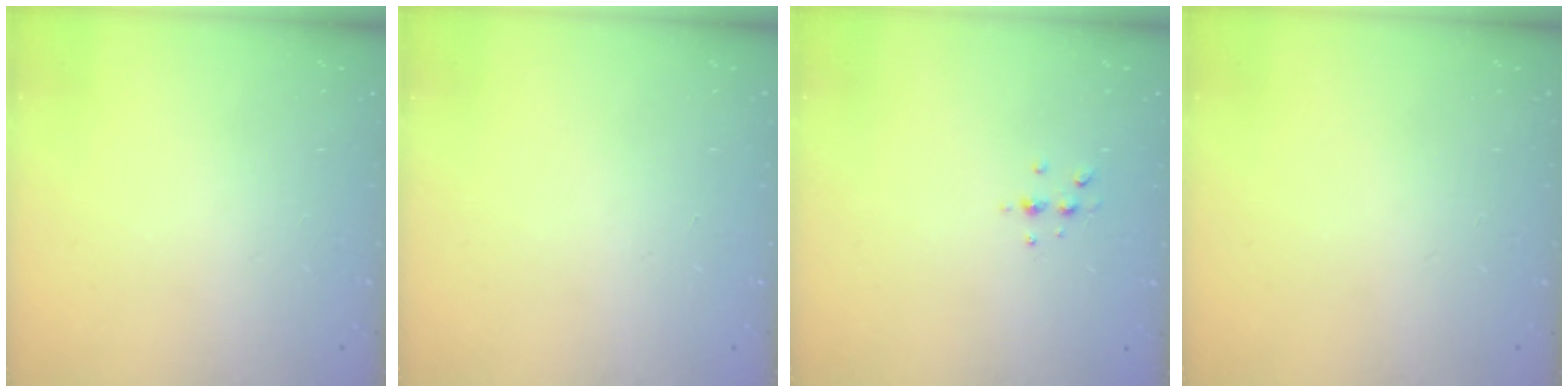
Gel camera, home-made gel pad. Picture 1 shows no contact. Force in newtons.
{"total": 0.0}
{"total": 4.3, "press": 4.2, "slide": 1.1}
{"total": 0.0}